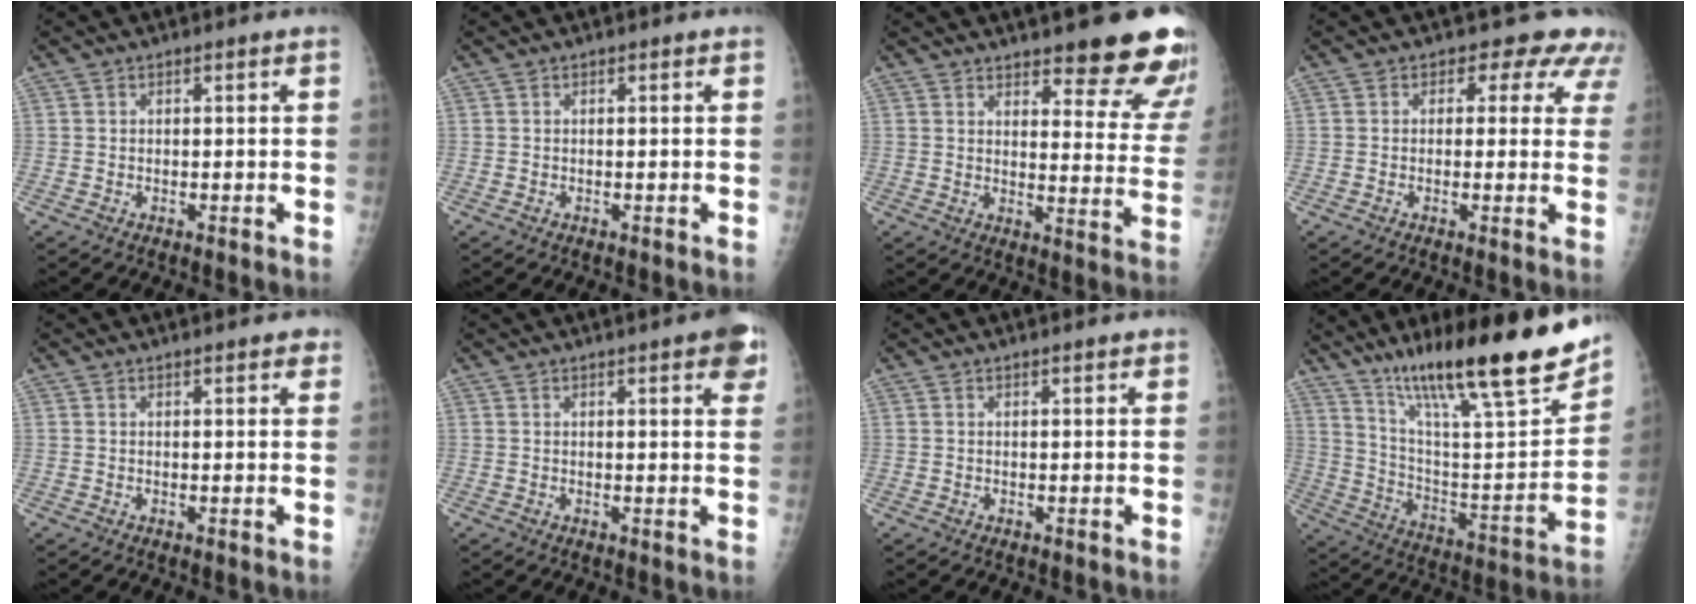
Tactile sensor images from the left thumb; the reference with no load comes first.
{"total": 0.0}
{"total": 17.2, "force": [13.2, 4.5, 10.0], "torque": [-0.086, -0.088, 0.157]}
{"total": 6.9, "force": [4.8, 4.5, 2.1], "torque": [0.022, -0.013, 0.031]}
{"total": 2.4, "force": [1.8, 0.9, 1.4], "torque": [-0.003, -0.002, 0.019]}
{"total": 6.1, "force": [3.1, 1.4, 5.0], "torque": [-0.047, -0.006, 0.032]}
{"total": 1.0, "force": [0.7, 0.2, 0.6], "torque": [-0.007, -0.001, 0.010]}
{"total": 28.1, "force": [19.2, 4.9, 19.9], "torque": [-0.292, -0.064, 0.316]}